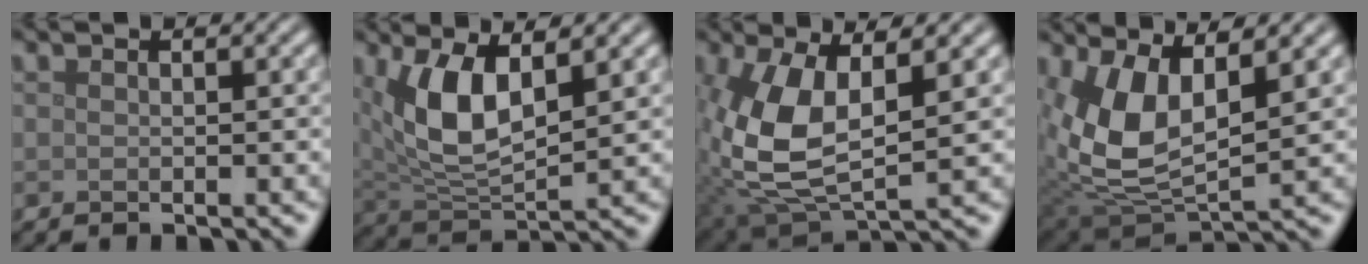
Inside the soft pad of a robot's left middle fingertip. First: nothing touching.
{"total": 6.8, "force": [2.2, 2.9, 5.7], "torque": [-0.127, -0.005, 0.046]}
{"total": 9.4, "force": [0.7, 4.7, 8.2], "torque": [-0.195, -0.009, 0.018]}
{"total": 8.6, "force": [2.0, 4.3, 7.2], "torque": [-0.169, -0.010, 0.040]}